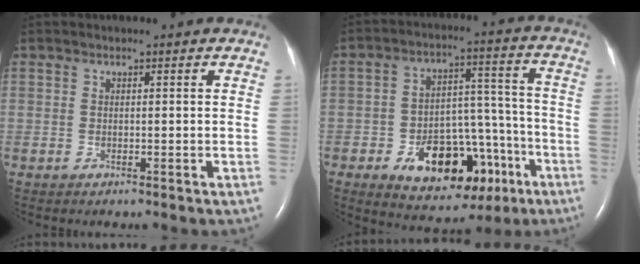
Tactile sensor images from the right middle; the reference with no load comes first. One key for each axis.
{"total": 15.9, "fx": -7.4, "fy": 8.5, "fz": 11.2, "tx": -0.162, "ty": 0.029, "tz": -0.098}